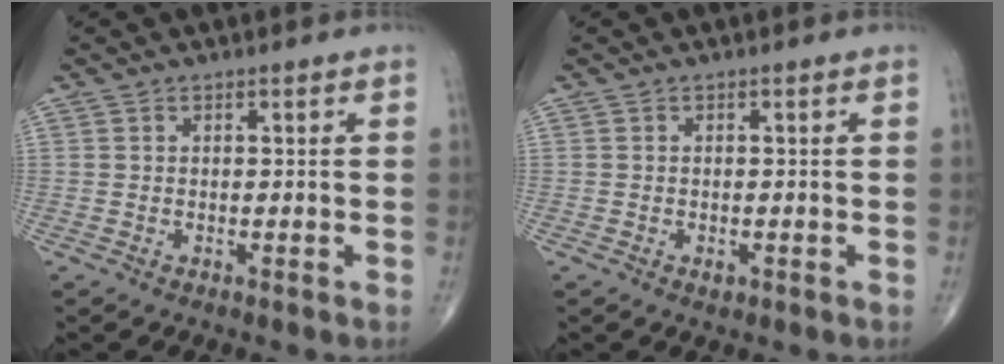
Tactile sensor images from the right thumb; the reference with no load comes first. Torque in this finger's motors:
{"motor_torque": [2.08, 1.30, -0.06, -0.19, 0.02]}